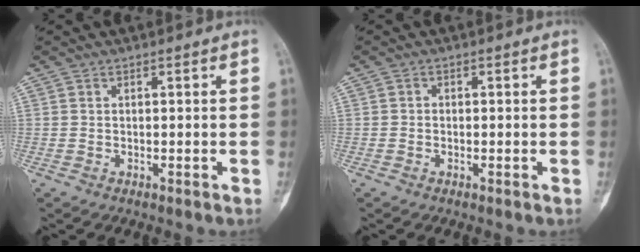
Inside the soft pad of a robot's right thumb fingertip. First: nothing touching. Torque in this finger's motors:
{"motor_torque": [-0.39, -0.40, -0.30, -0.18, -0.07]}